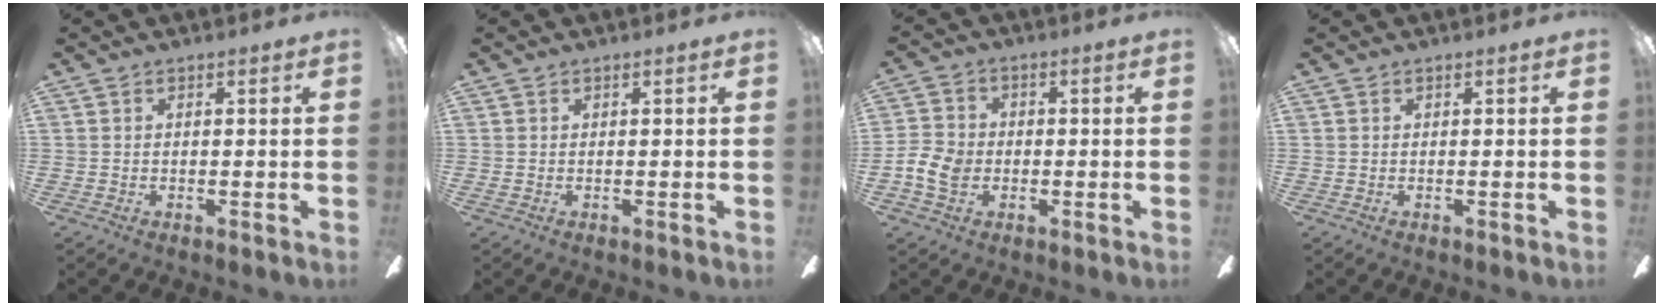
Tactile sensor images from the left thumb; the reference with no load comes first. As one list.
[{"total": 0.0}, {"total": 6.0, "force": [-1.6, 4.9, 3.2], "torque": [-0.075, 0.011, -0.031]}, {"total": 0.0}]